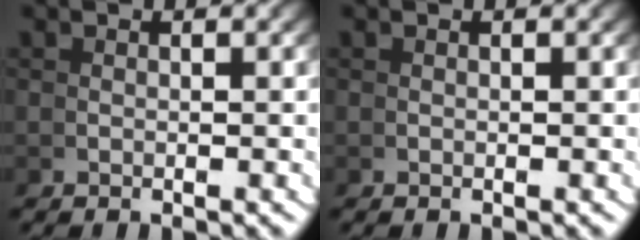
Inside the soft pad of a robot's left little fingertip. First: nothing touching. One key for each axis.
{"total": 0.0}